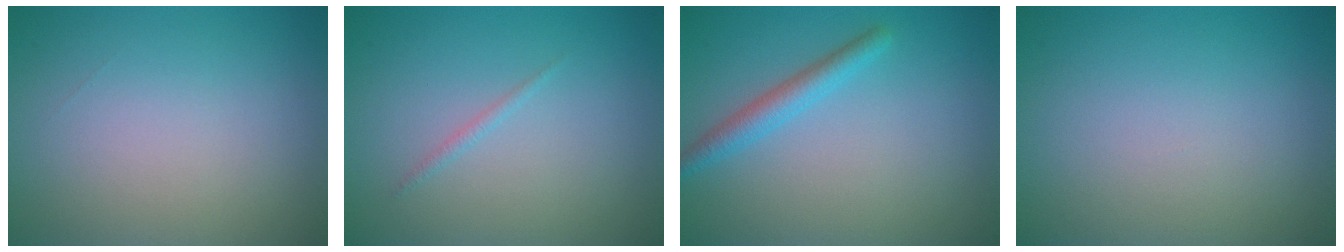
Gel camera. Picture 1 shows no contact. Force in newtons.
{"total": 0.6, "press": 0.6, "slide": 0.1}
{"total": 2.3, "press": 2.3, "slide": 0.1}
{"total": 0.0}